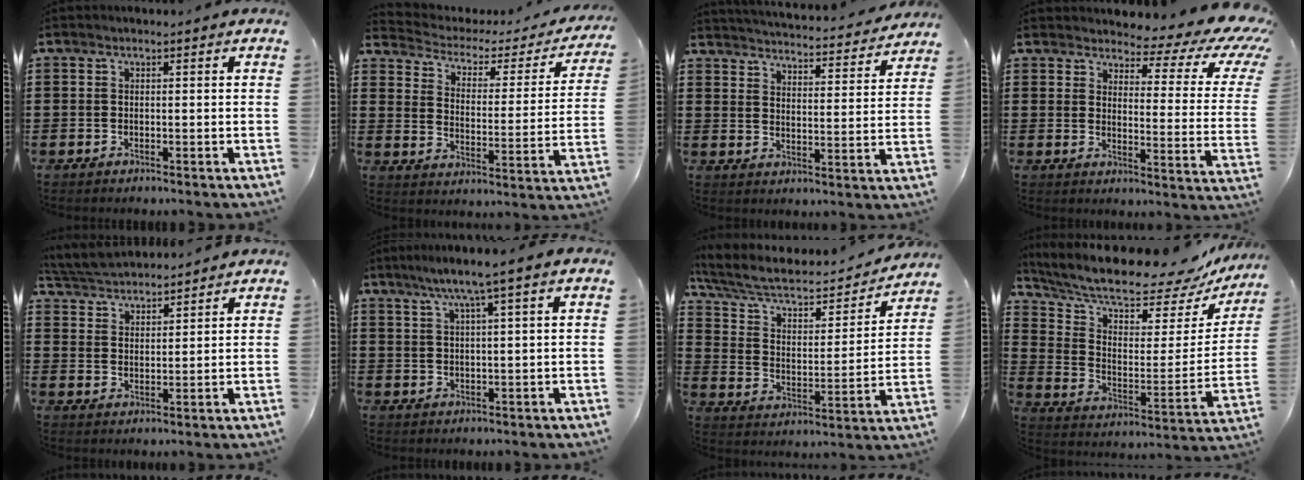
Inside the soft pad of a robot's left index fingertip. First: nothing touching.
{"total": 2.3, "force": [1.7, 1.3, 0.9], "torque": [-0.034, -0.018, 0.019]}
{"total": 3.6, "force": [3.6, -0.5, 0.2], "torque": [-0.025, -0.037, 0.055]}
{"total": 5.0, "force": [3.9, 1.2, 2.9], "torque": [-0.053, -0.037, 0.060]}
{"total": 4.6, "force": [4.6, 0.4, 0.4], "torque": [-0.025, -0.016, 0.085]}
{"total": 5.0, "force": [3.0, -0.5, 4.0], "torque": [-0.085, -0.002, 0.048]}
{"total": 7.5, "force": [6.0, 2.5, 3.7], "torque": [-0.098, -0.037, 0.098]}
{"total": 9.5, "force": [8.5, 1.5, 3.8], "torque": [-0.099, -0.072, 0.142]}